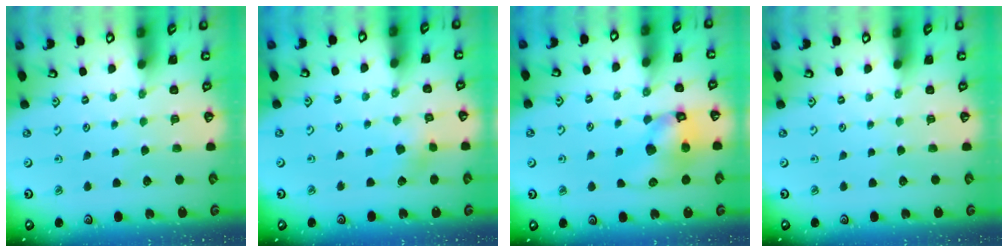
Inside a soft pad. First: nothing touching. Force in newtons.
{"total": 3.4, "press": 3.4, "slide": 0.6}
{"total": 11.0, "press": 10.9, "slide": 1.7}
{"total": 0.0}